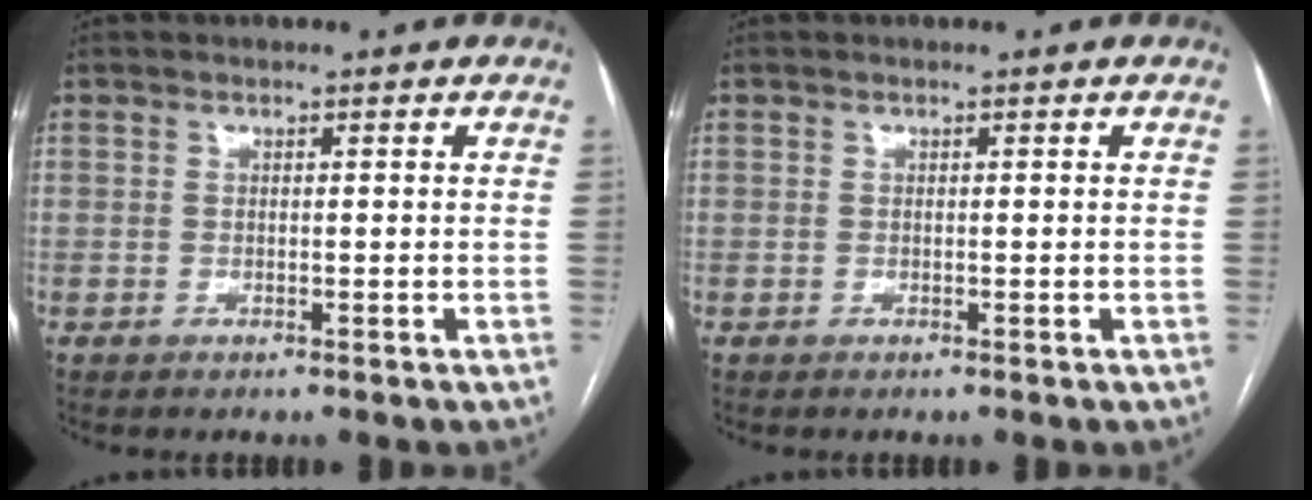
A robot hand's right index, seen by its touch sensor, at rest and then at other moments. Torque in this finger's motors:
{"motor_torque": [0.00, 0.00, 0.00, 0.00]}